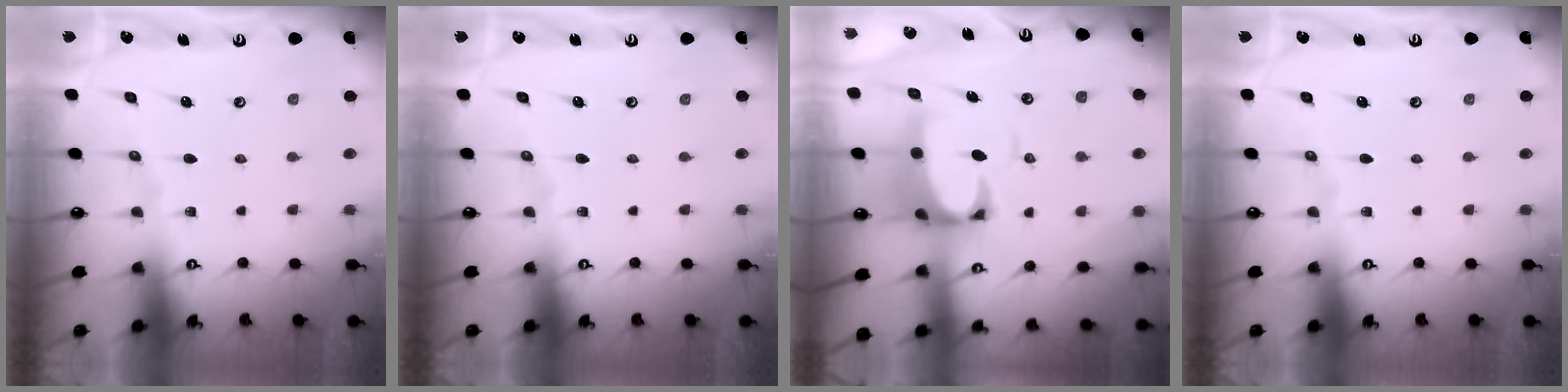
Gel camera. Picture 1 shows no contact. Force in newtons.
{"total": 0.0}
{"total": 5.1, "press": 4.9, "slide": 1.5}
{"total": 0.0}